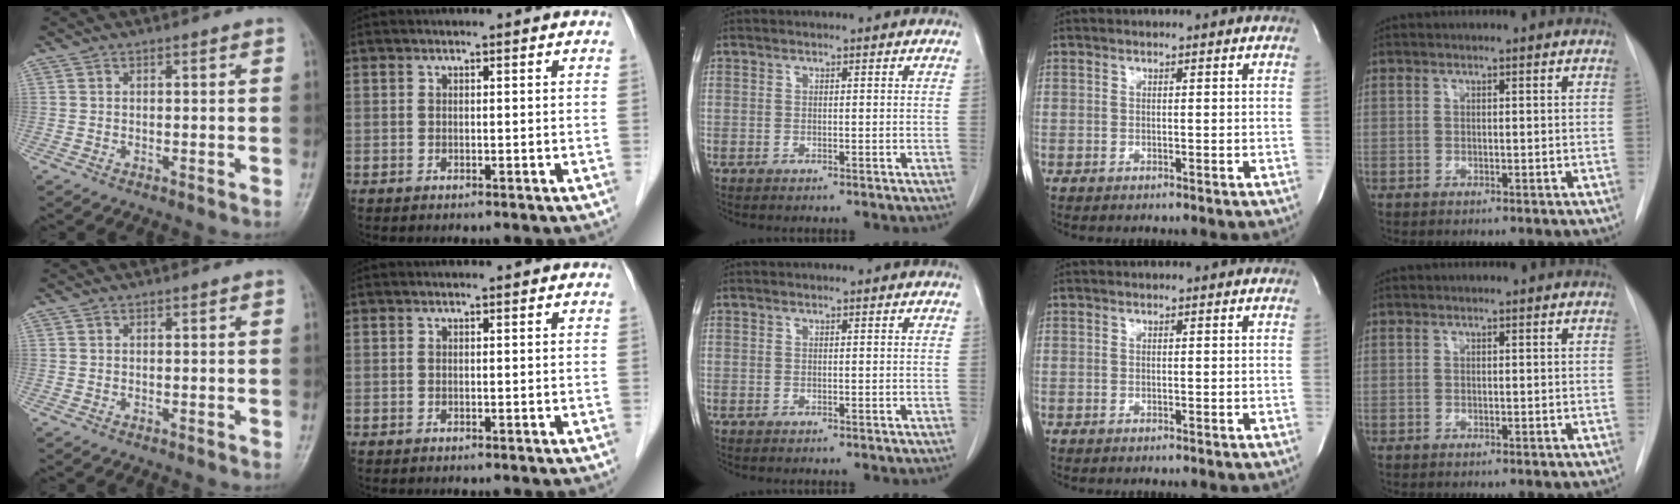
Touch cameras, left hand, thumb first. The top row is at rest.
{}